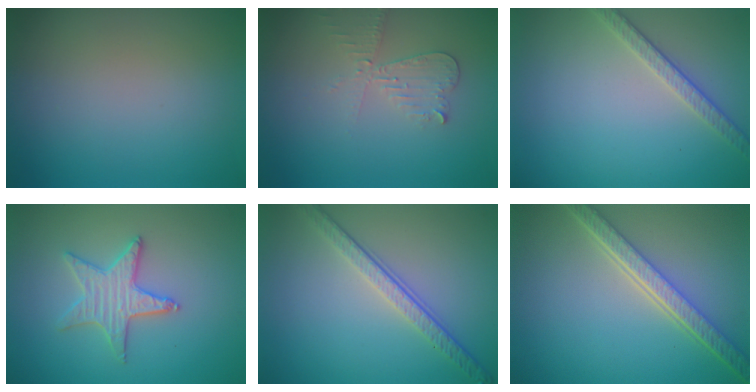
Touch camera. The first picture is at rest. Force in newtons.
{"total": 2.6, "press": 2.5, "slide": 0.6}
{"total": 2.6, "press": 2.5, "slide": 0.8}
{"total": 3.0, "press": 3.0, "slide": 0.5}
{"total": 3.8, "press": 2.8, "slide": 2.5}
{"total": 5.4, "press": 4.0, "slide": 3.6}